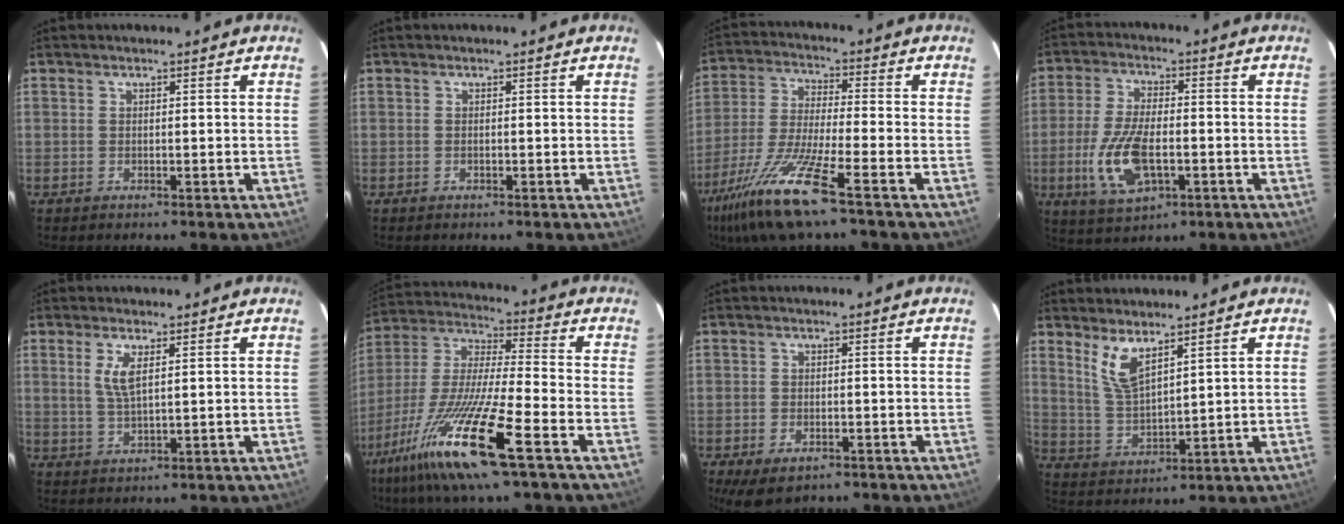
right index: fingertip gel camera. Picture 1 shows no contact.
{"total": 0.0}
{"total": 14.4, "force": [-9.3, 1.2, 10.9], "torque": [-0.242, -0.027, -0.182]}
{"total": 11.9, "force": [-3.3, 5.5, 10.0], "torque": [-0.213, -0.008, -0.056]}
{"total": 4.2, "force": [1.6, 1.2, 3.7], "torque": [-0.073, -0.001, 0.033]}
{"total": 19.8, "force": [-11.3, 1.3, 16.2], "torque": [-0.336, -0.036, -0.218]}
{"total": 6.0, "force": [-3.8, 3.0, 3.4], "torque": [-0.076, -0.023, -0.059]}
{"total": 6.7, "force": [4.6, 1.9, 4.5], "torque": [-0.091, -0.007, 0.101]}